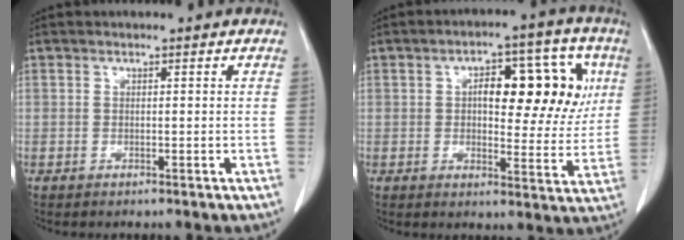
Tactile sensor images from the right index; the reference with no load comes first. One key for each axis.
{"total": 13.5, "fx": 3.2, "fy": 5.6, "fz": 11.8, "tx": -0.146, "ty": 0.034, "tz": 0.046}